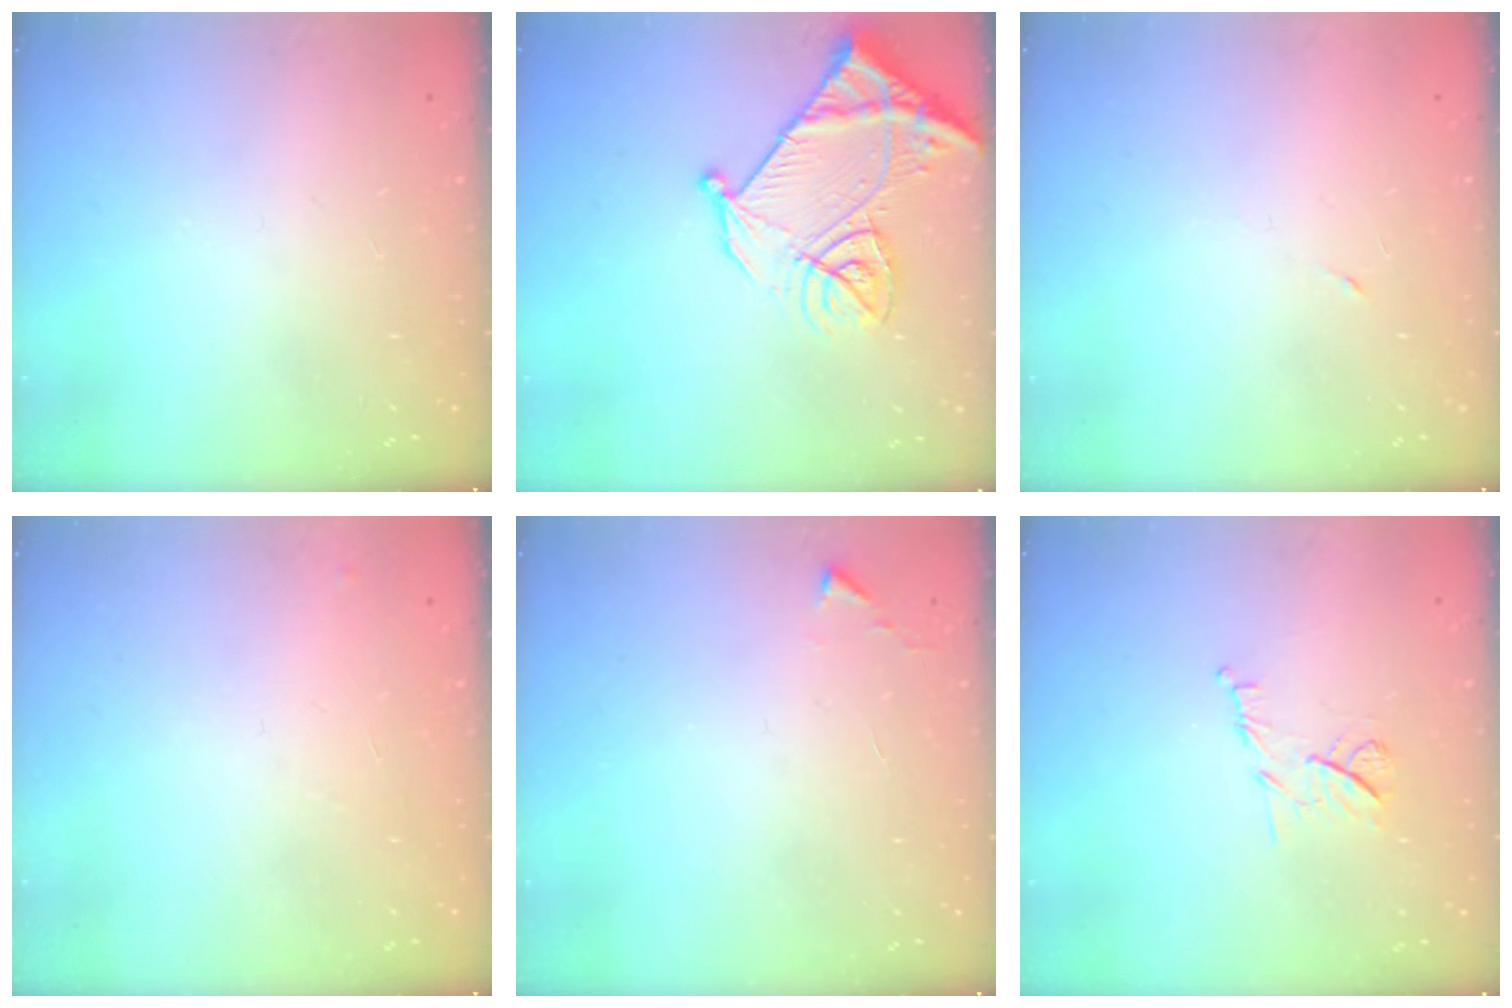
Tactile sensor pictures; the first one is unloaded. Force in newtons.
{"total": 17.4, "press": 17.3, "slide": 1.8}
{"total": 3.1, "press": 2.9, "slide": 1.1}
{"total": 4.5, "press": 4.4, "slide": 0.6}
{"total": 2.7, "press": 2.7, "slide": 0.5}
{"total": 7.1, "press": 7.0, "slide": 1.0}